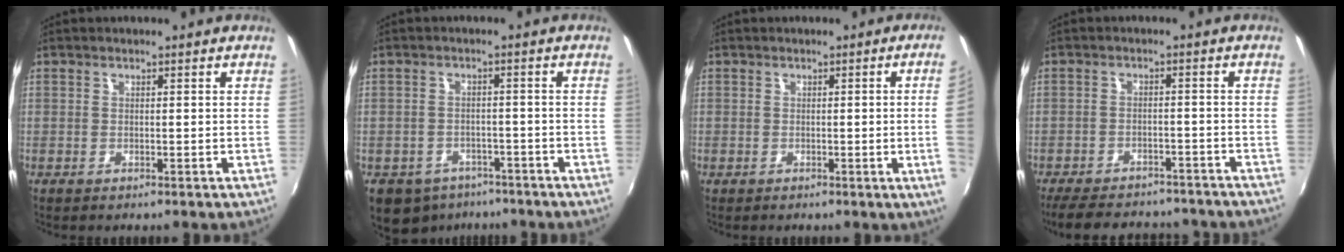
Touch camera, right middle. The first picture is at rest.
{"total": 10.1, "force": [-6.8, 6.8, 3.2], "torque": [-0.090, 0.001, -0.089]}
{"total": 5.3, "force": [0.3, -2.1, 4.8], "torque": [-0.070, -0.006, 0.007]}
{"total": 18.0, "force": [-15.2, 6.1, 7.5], "torque": [-0.157, -0.011, -0.200]}